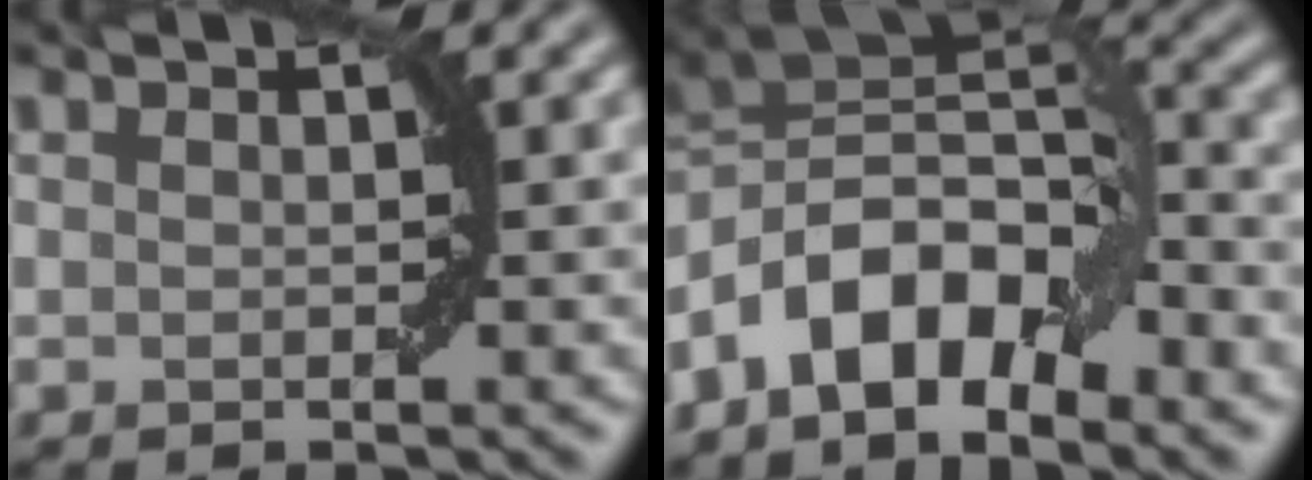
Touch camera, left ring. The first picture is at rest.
{"total": 9.5, "force": [-4.4, 4.8, 7.0], "torque": [-0.111, 0.018, -0.091]}